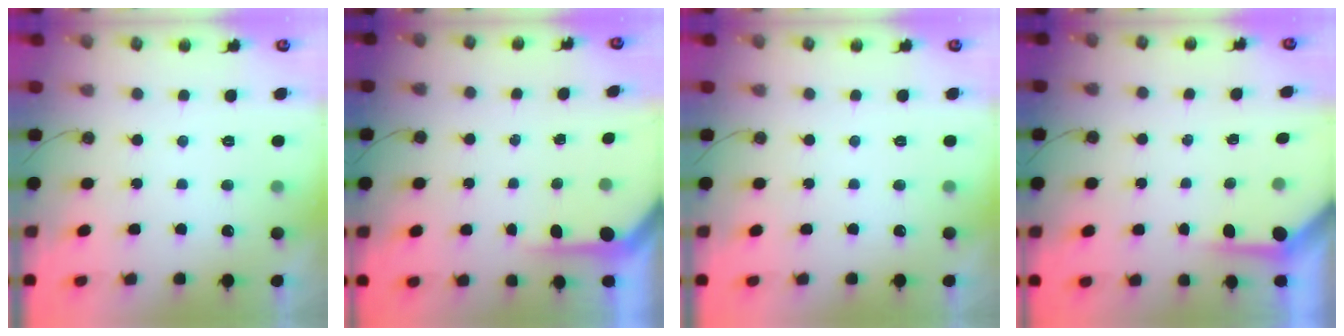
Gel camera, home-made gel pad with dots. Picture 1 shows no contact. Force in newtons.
{"total": 4.4, "press": 4.4, "slide": 0.5}
{"total": 0.0}
{"total": 3.7, "press": 3.7, "slide": 0.4}